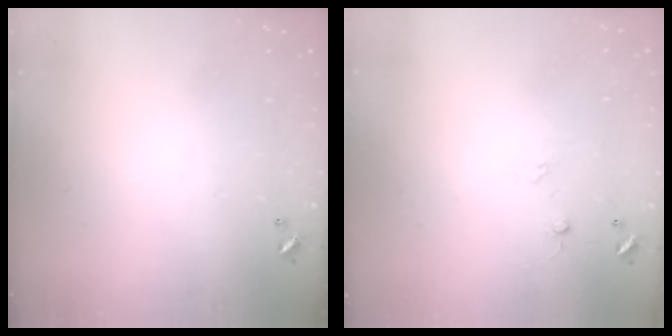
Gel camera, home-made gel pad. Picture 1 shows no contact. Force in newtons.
{"total": 6.7, "press": 6.6, "slide": 0.6}